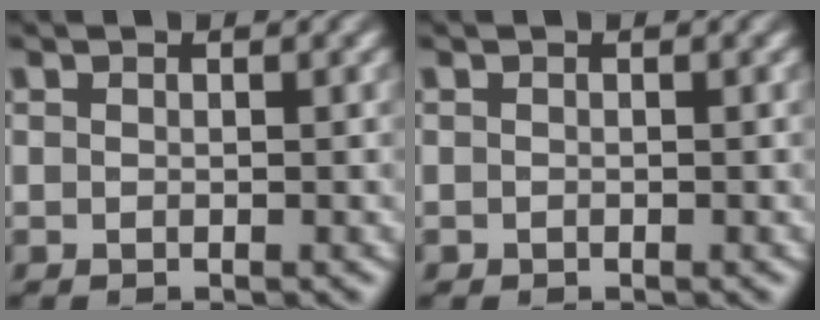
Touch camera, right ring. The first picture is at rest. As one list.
[{"total": 0.7, "force": [-0.4, 0.6, 0.0], "torque": [-0.003, -0.005, -0.006]}]